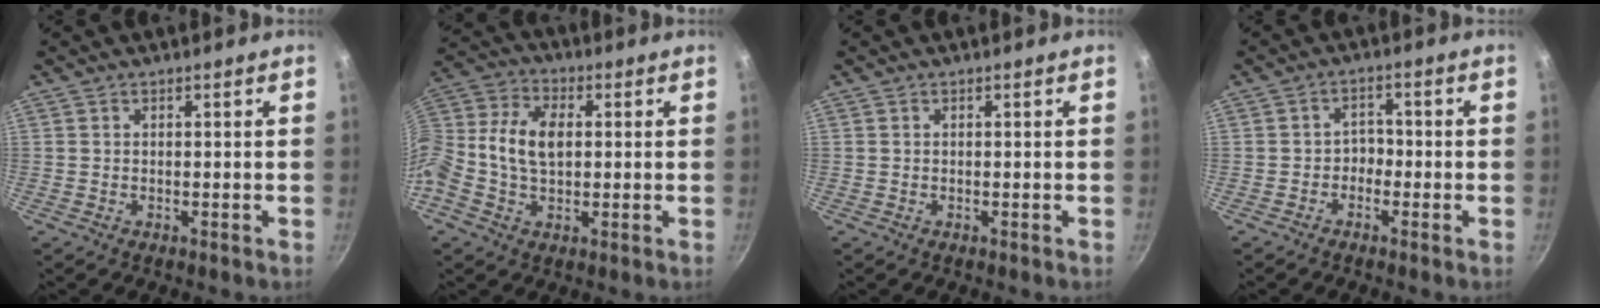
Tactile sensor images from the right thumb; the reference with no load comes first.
{"total": 12.1, "force": [0.4, 7.9, 9.1], "torque": [-0.181, 0.027, -0.012]}
{"total": 0.0}
{"total": 2.6, "force": [-1.3, 2.0, 1.2], "torque": [0.004, 0.019, -0.025]}